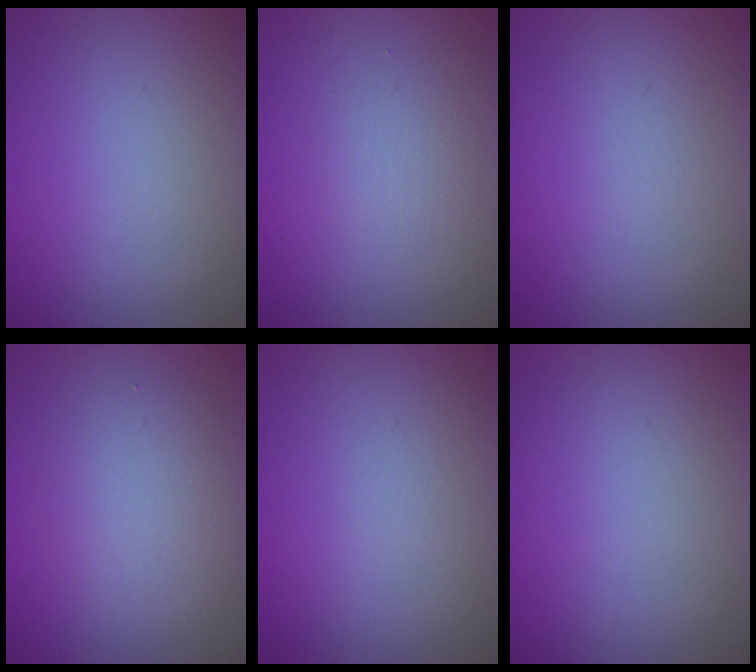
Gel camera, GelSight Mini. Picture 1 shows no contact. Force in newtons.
{"total": 1.5, "press": 1.5, "slide": 0.1}
{"total": 0.0}
{"total": 4.1, "press": 4.1, "slide": 0.1}
{"total": 0.0}
{"total": 0.0}